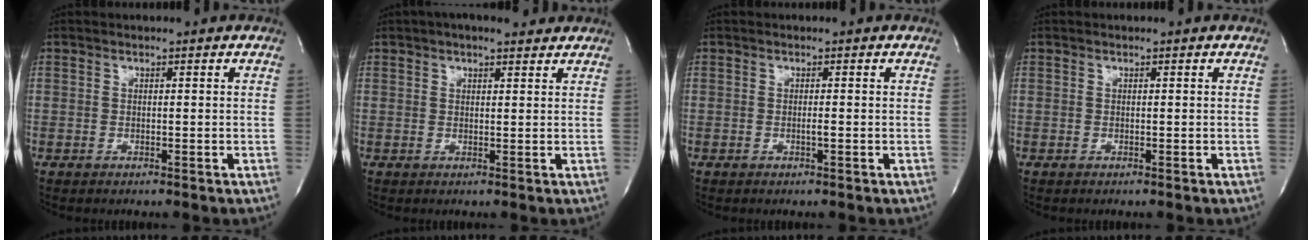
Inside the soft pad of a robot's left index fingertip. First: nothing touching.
{"total": 5.1, "force": [3.9, 1.7, 2.7], "torque": [-0.044, 0.025, 0.059]}
{"total": 0.7, "force": [-0.1, -0.2, 0.6], "torque": [-0.008, 0.000, -0.007]}
{"total": 0.0}